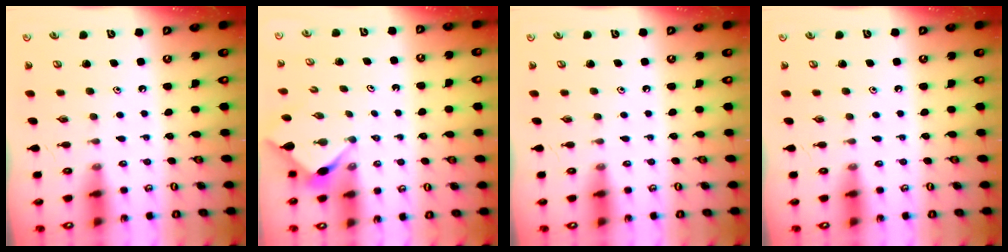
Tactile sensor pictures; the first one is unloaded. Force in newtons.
{"total": 2.7, "press": 2.7, "slide": 0.3}
{"total": 0.0}
{"total": 0.0}